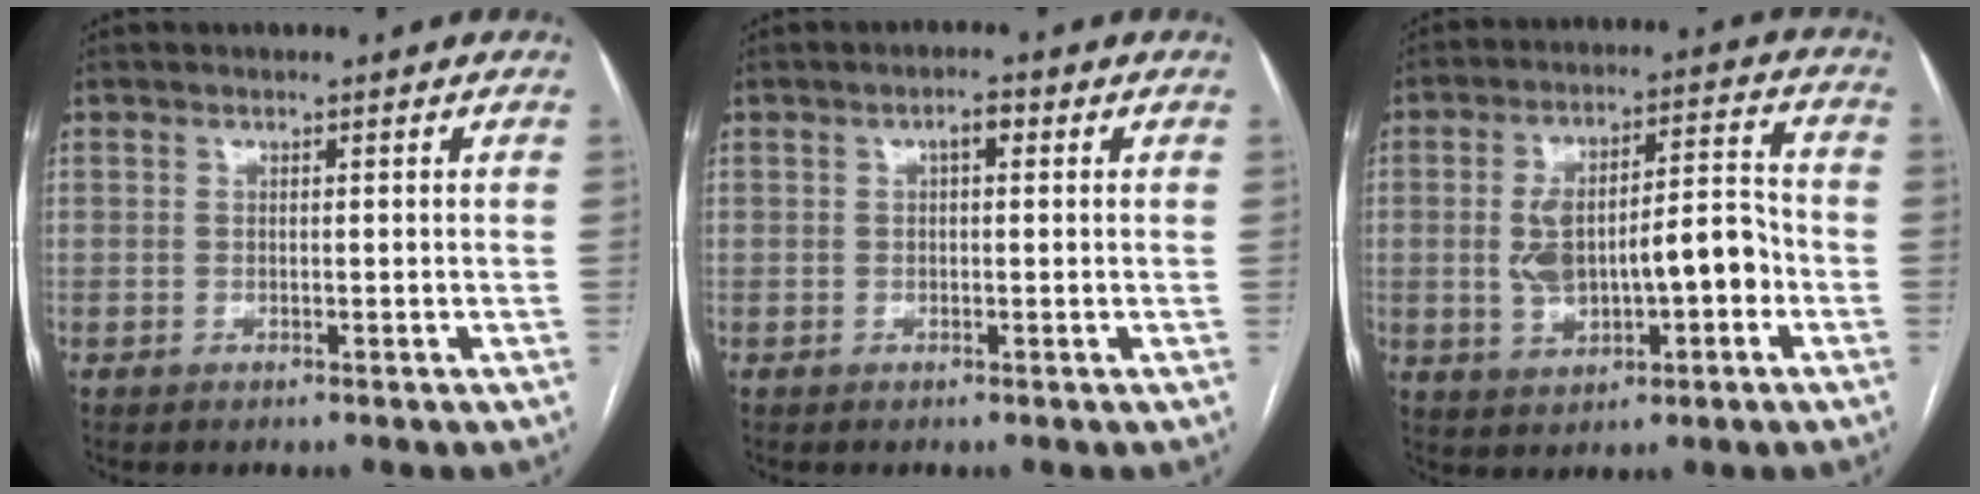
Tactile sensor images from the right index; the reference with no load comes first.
{"total": 2.0, "force": [0.6, 0.8, 1.7], "torque": [-0.026, 0.012, 0.010]}
{"total": 12.8, "force": [-2.0, 5.1, 11.6], "torque": [-0.202, 0.034, -0.017]}